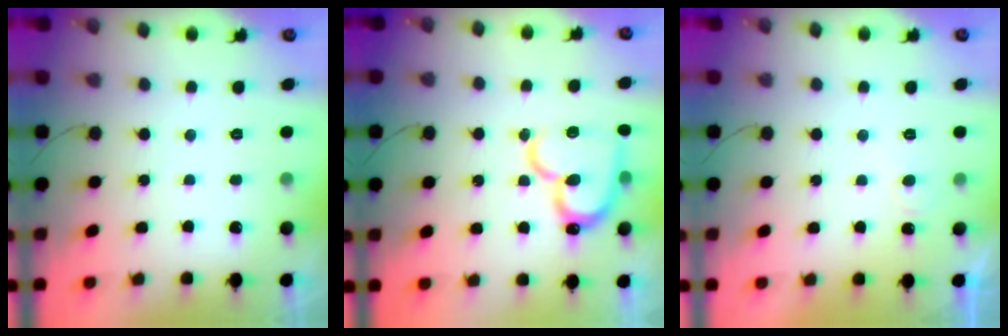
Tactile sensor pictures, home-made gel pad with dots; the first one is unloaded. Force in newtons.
{"total": 17.9, "press": 17.8, "slide": 1.4}
{"total": 4.5, "press": 4.4, "slide": 0.5}